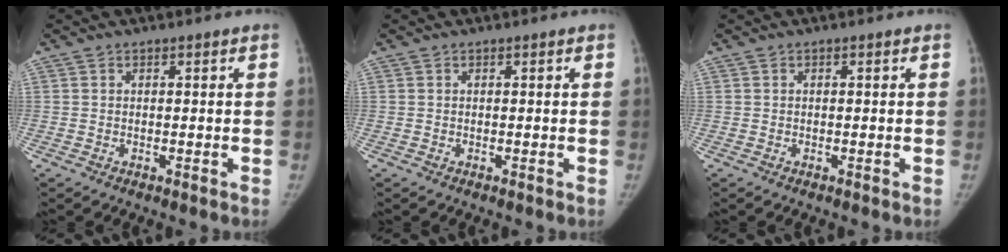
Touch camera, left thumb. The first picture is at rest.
{"total": 0.0}
{"total": 0.0}